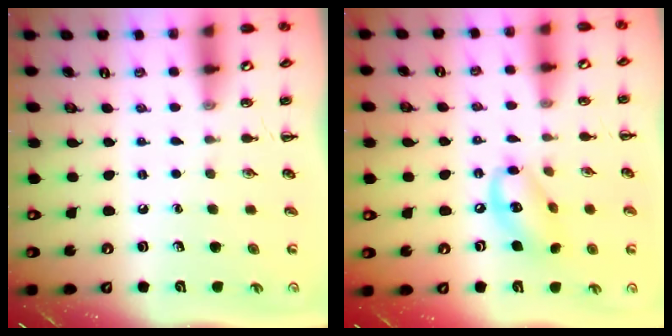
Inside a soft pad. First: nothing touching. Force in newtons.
{"total": 12.2, "press": 12.0, "slide": 2.5}